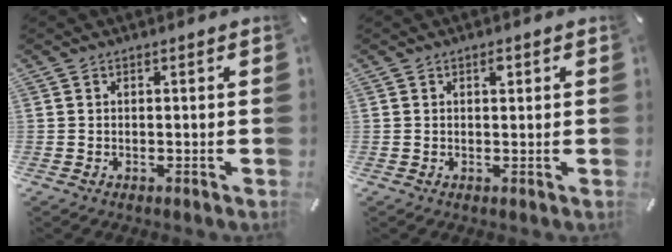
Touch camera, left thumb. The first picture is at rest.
{"total": 1.6, "force": [0.7, 0.8, 1.2], "torque": [-0.017, 0.000, 0.009]}